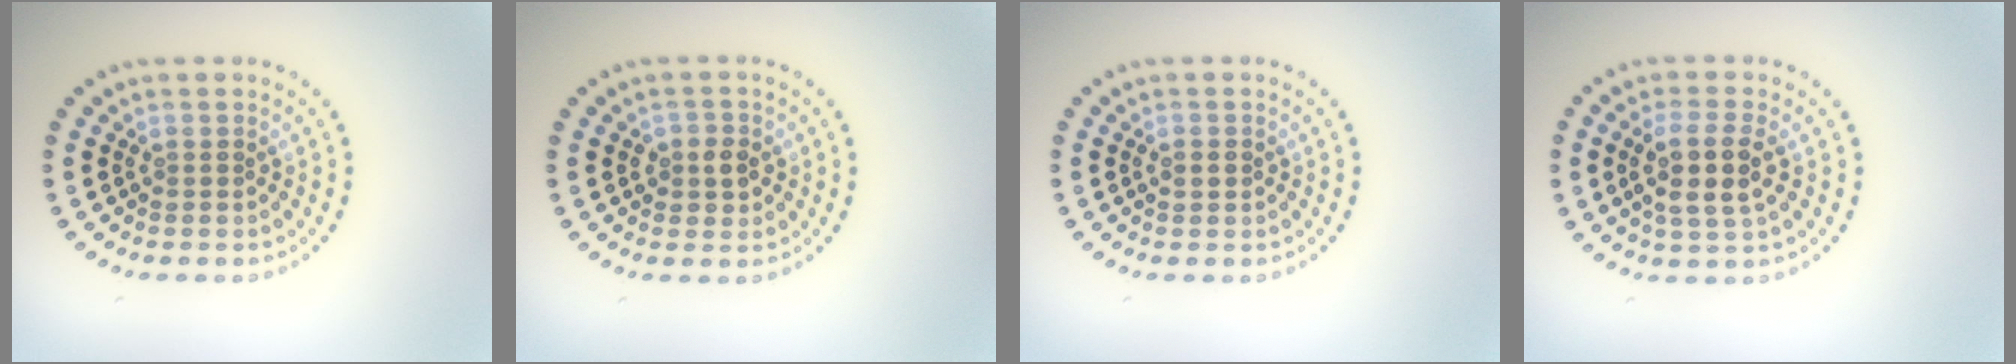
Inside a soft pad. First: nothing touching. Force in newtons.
{"total": 1.8, "press": 1.7, "slide": 0.7}
{"total": 1.2, "press": 1.2, "slide": 0.1}
{"total": 3.7, "press": 3.4, "slide": 1.3}